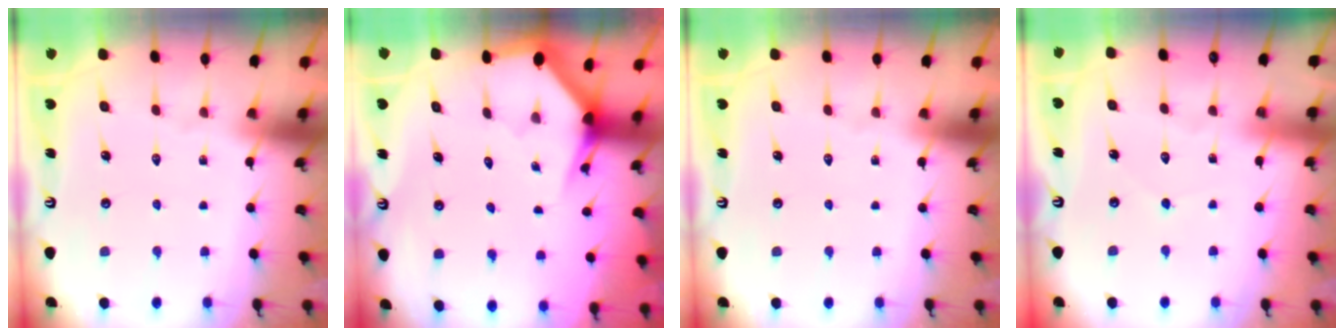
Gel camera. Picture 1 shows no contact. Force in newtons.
{"total": 2.9, "press": 2.9, "slide": 0.1}
{"total": 0.0}
{"total": 2.5, "press": 2.5, "slide": 0.2}